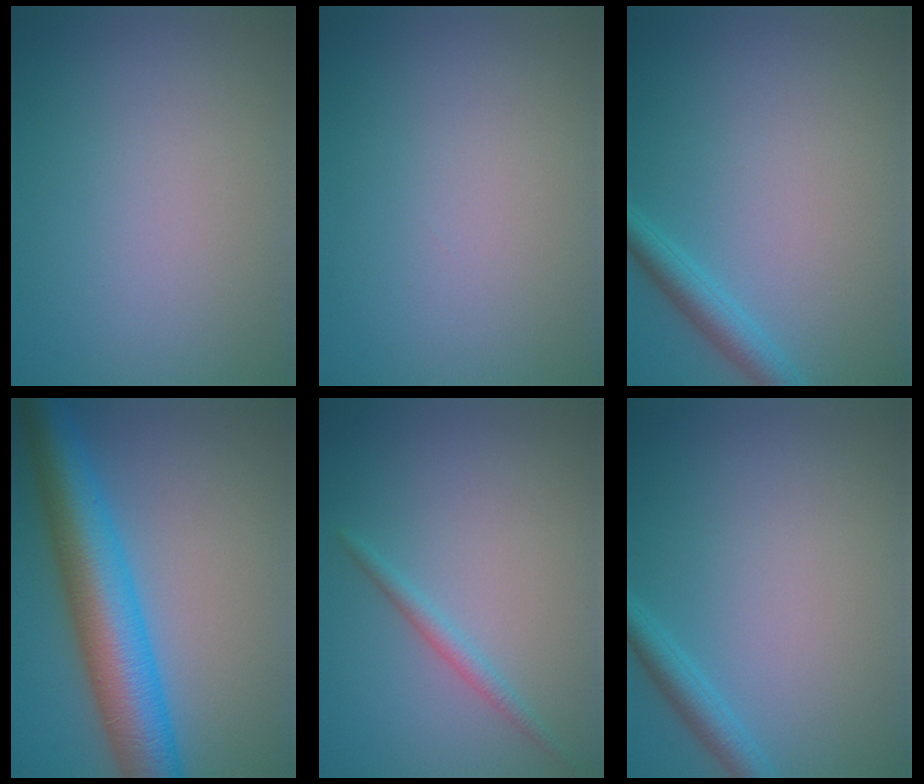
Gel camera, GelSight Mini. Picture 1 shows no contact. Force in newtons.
{"total": 0.0}
{"total": 2.3, "press": 2.3, "slide": 0.2}
{"total": 9.4, "press": 9.4, "slide": 0.0}
{"total": 1.4, "press": 1.4, "slide": 0.0}
{"total": 2.0, "press": 2.0, "slide": 0.2}